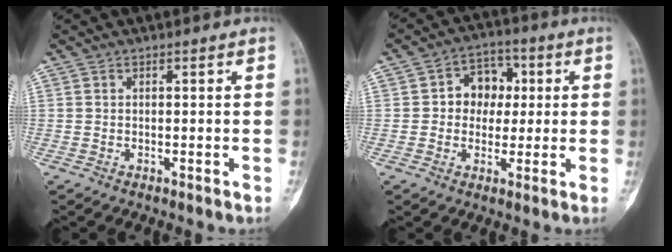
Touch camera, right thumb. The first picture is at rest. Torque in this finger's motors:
{"motor_torque": [0.79, 0.72, 0.49, -0.01, 0.00]}